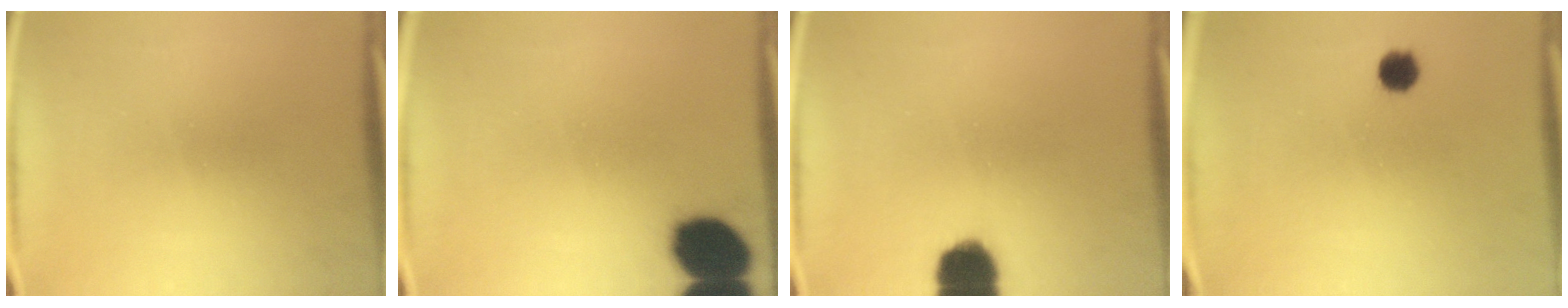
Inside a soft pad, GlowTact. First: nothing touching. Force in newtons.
{"total": 14.4}
{"total": 9.3}
{"total": 4.1}